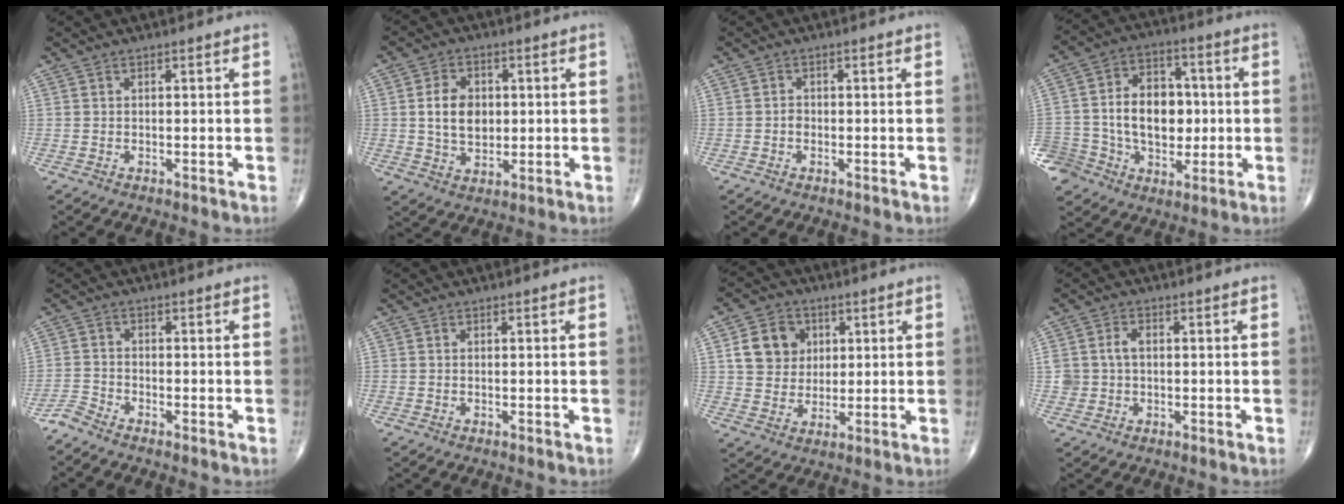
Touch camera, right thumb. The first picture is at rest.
{"total": 8.0, "force": [0.8, 5.9, 5.4], "torque": [-0.074, -0.003, 0.016]}
{"total": 1.1, "force": [-0.4, 0.9, 0.5], "torque": [-0.002, 0.004, -0.009]}
{"total": 19.2, "force": [-1.6, 15.0, 11.9], "torque": [-0.185, 0.042, -0.011]}
{"total": 2.4, "force": [-2.4, 0.2, 0.5], "torque": [-0.017, -0.004, -0.058]}
{"total": 0.0}
{"total": 9.7, "force": [2.7, 8.3, 4.2], "torque": [-0.041, -0.005, 0.048]}
{"total": 3.9, "force": [0.3, 3.0, 2.4], "torque": [-0.040, 0.008, 0.008]}